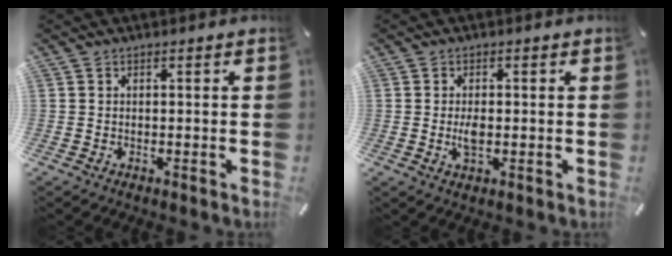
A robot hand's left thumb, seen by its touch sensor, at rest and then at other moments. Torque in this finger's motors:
{"motor_torque": [0.01, 0.75, -0.31, 0.11, 0.01]}